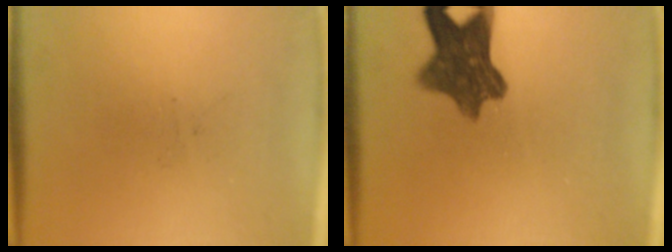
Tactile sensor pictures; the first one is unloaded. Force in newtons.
{"total": 9.1}